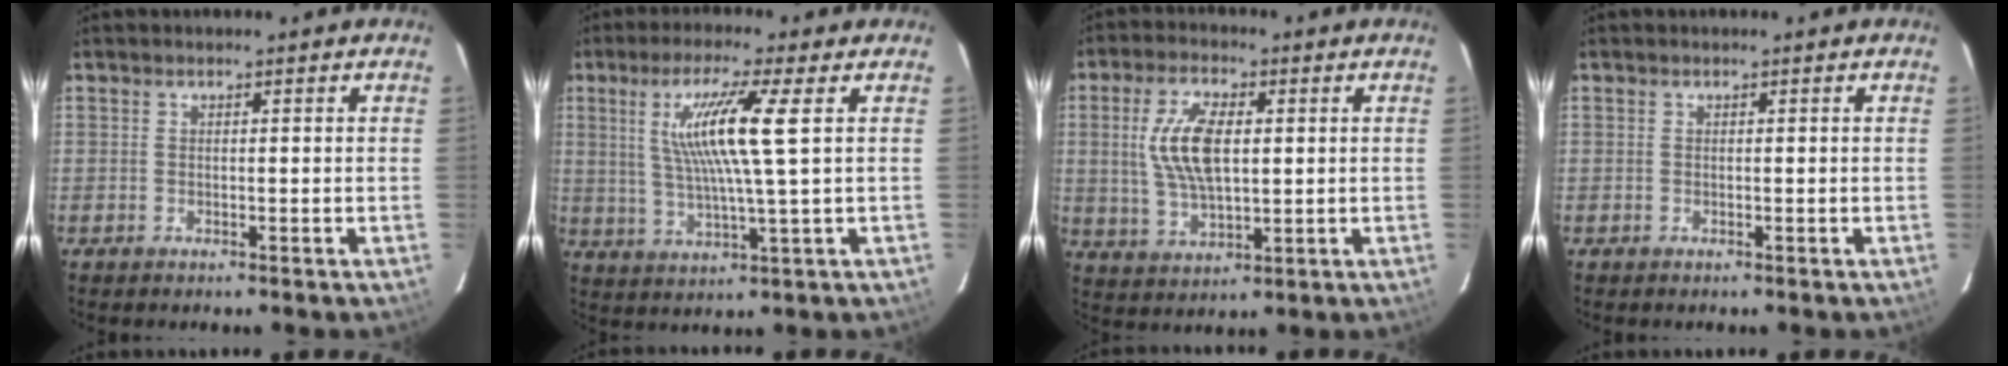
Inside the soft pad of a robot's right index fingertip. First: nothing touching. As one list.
[{"total": 10.6, "force": [2.8, -0.7, 10.2], "torque": [-0.191, -0.006, 0.055]}, {"total": 10.7, "force": [1.6, 5.0, 9.3], "torque": [-0.187, 0.005, 0.038]}, {"total": 0.0}]